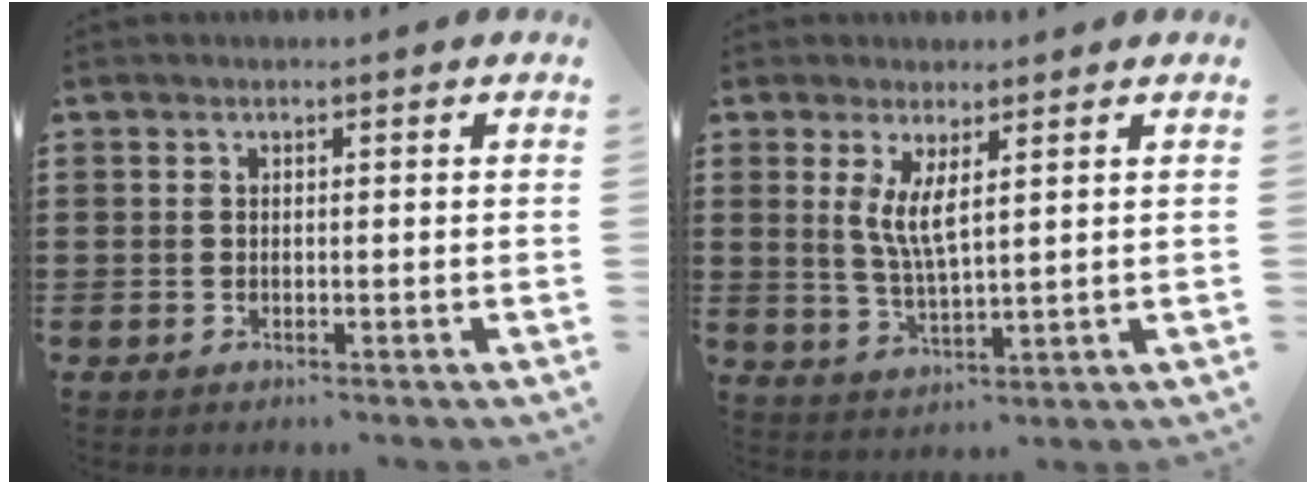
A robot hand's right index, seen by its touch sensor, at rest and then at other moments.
{"total": 4.7, "force": [1.9, 1.0, 4.2], "torque": [-0.089, -0.002, 0.033]}